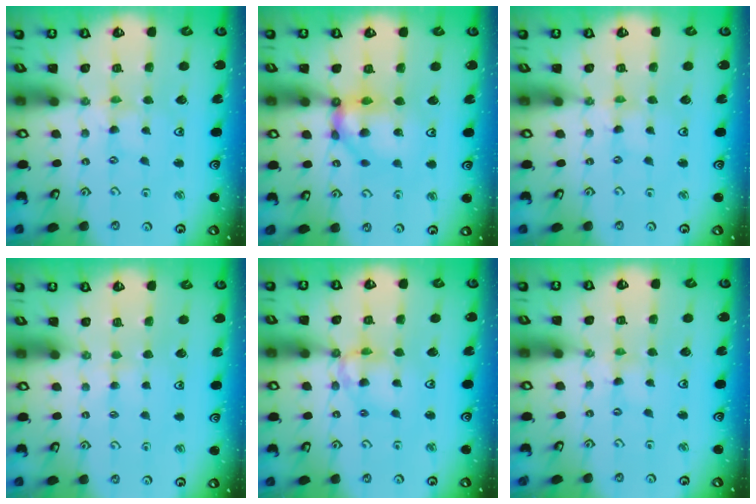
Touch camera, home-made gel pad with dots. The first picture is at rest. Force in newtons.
{"total": 10.4, "press": 10.3, "slide": 1.4}
{"total": 0.0}
{"total": 1.9, "press": 1.9, "slide": 0.4}
{"total": 10.2, "press": 10.1, "slide": 0.8}
{"total": 0.0}